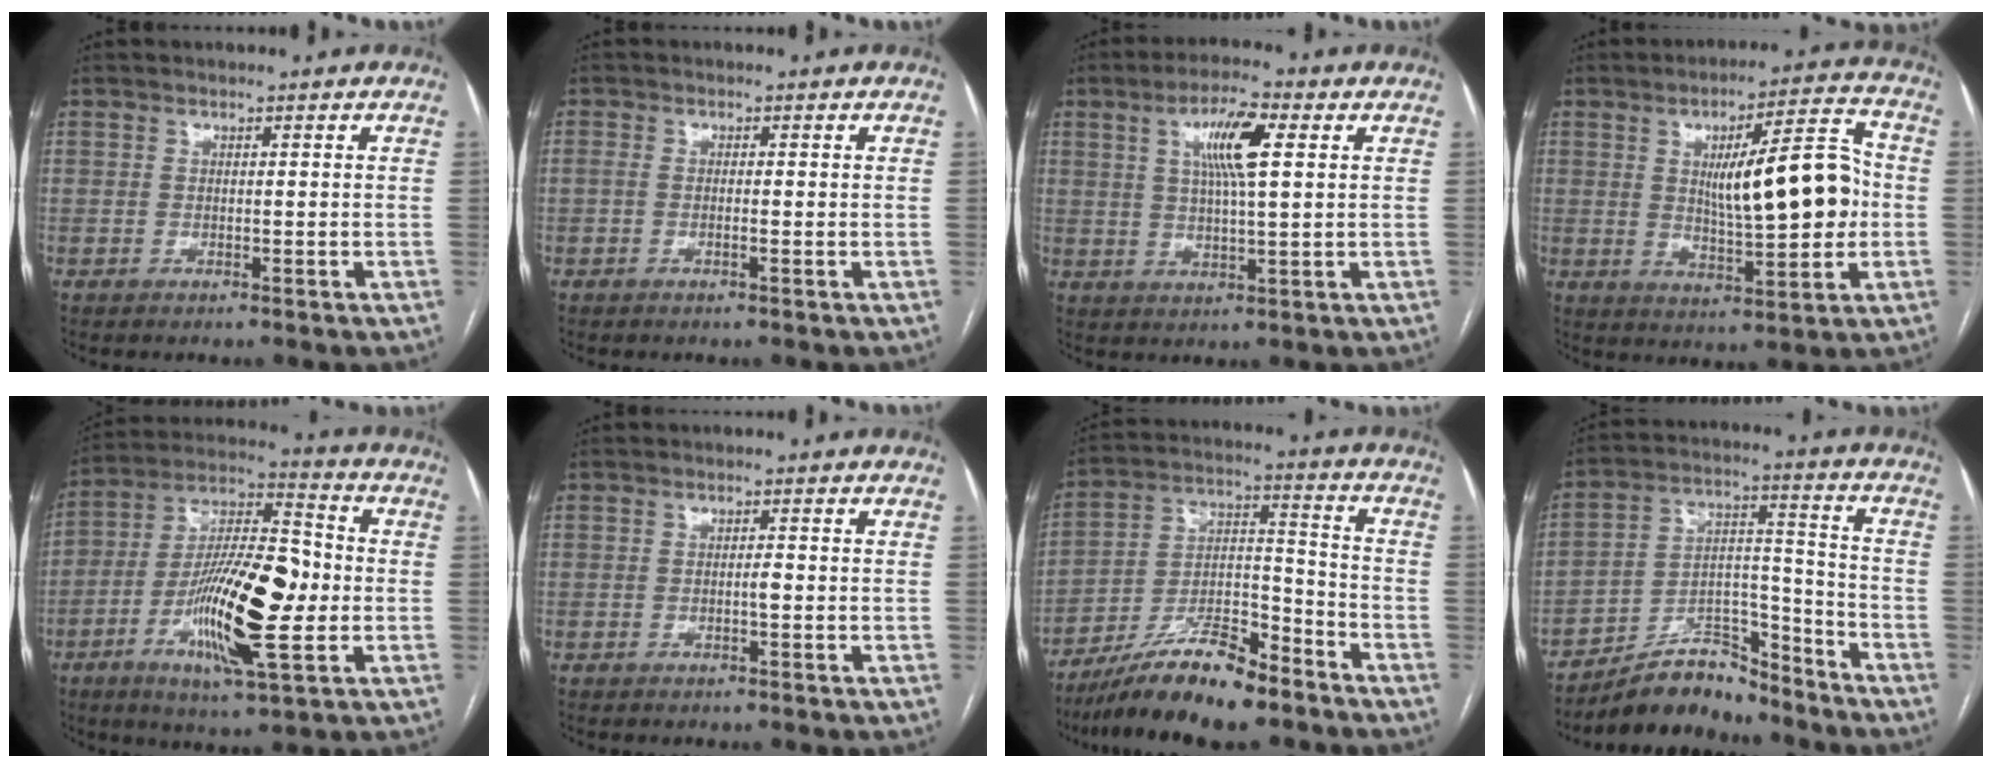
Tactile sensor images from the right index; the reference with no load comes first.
{"total": 1.3, "force": [-0.4, 0.4, 1.2], "torque": [-0.026, 0.005, -0.005]}
{"total": 8.5, "force": [2.8, 1.2, 7.9], "torque": [-0.146, 0.010, 0.049]}
{"total": 14.1, "force": [0.7, 3.2, 13.7], "torque": [-0.206, 0.019, 0.016]}
{"total": 18.9, "force": [-3.8, 4.4, 17.9], "torque": [-0.336, 0.006, -0.066]}
{"total": 1.0, "force": [-0.3, 0.1, 0.9], "torque": [-0.016, 0.001, -0.005]}
{"total": 15.1, "force": [-11.6, 3.1, 9.1], "torque": [-0.167, 0.008, -0.202]}
{"total": 11.1, "force": [-10.2, 3.5, 2.8], "torque": [-0.042, 0.042, -0.178]}